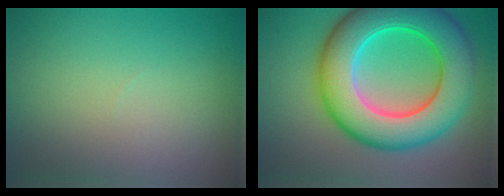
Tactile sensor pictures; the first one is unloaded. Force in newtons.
{"total": 12.0, "press": 12.0, "slide": 0.2}